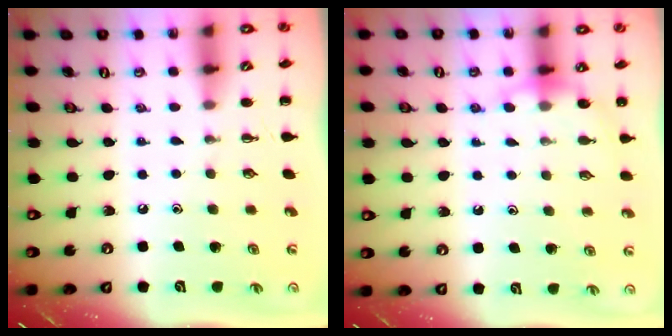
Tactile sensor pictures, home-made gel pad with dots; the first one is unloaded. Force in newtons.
{"total": 7.1, "press": 6.9, "slide": 1.6}